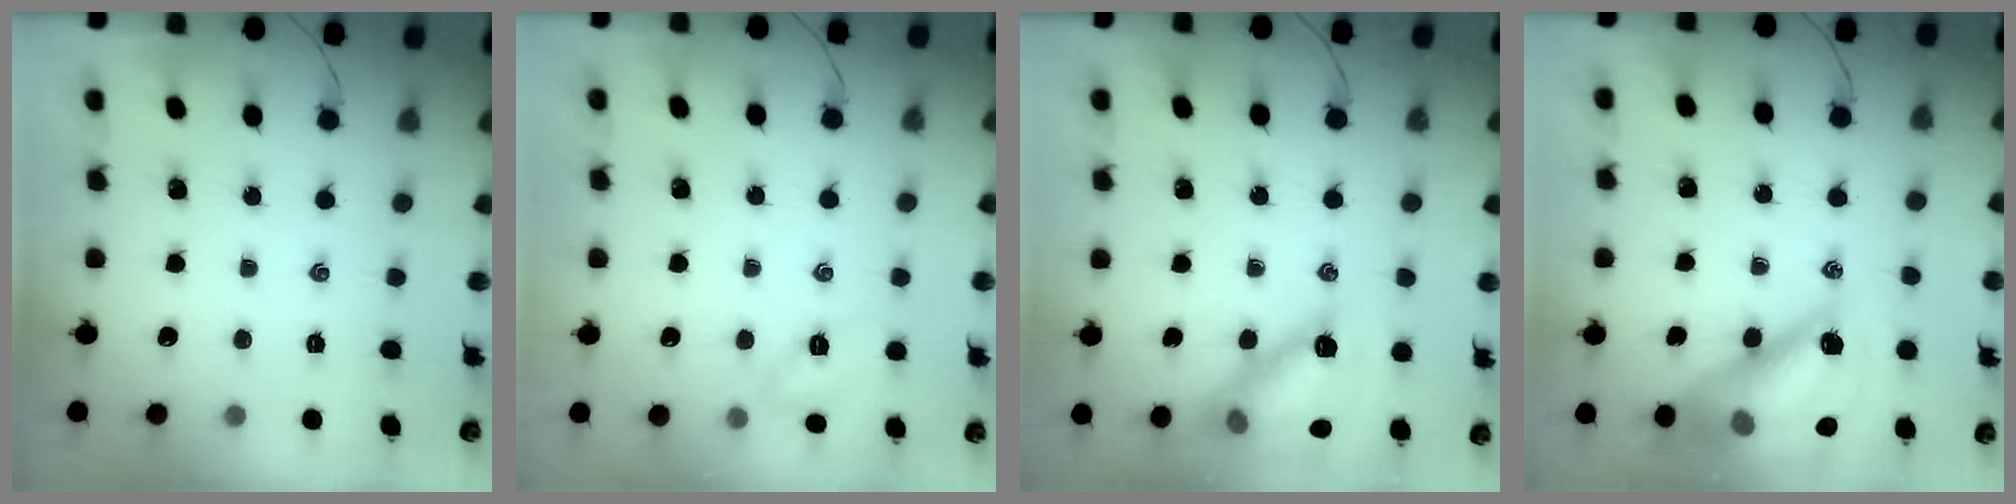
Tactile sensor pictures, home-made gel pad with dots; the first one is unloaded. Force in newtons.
{"total": 6.1, "press": 6.0, "slide": 1.2}
{"total": 14.6, "press": 14.6, "slide": 0.8}
{"total": 20.1, "press": 19.9, "slide": 2.5}